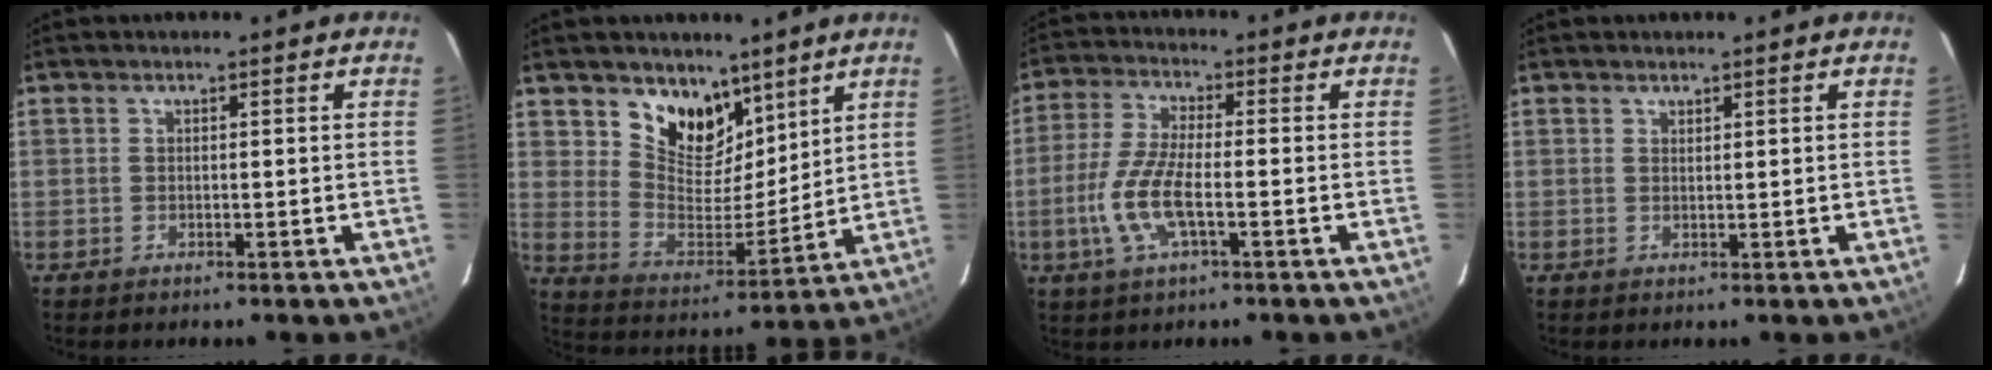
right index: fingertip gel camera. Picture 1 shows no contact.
{"total": 12.3, "force": [8.2, 7.6, 5.1], "torque": [-0.094, -0.018, 0.154]}
{"total": 9.7, "force": [-2.8, 2.5, 8.9], "torque": [-0.194, -0.003, -0.058]}
{"total": 0.6, "force": [0.6, 0.2, 0.1], "torque": [-0.001, 0.001, 0.012]}